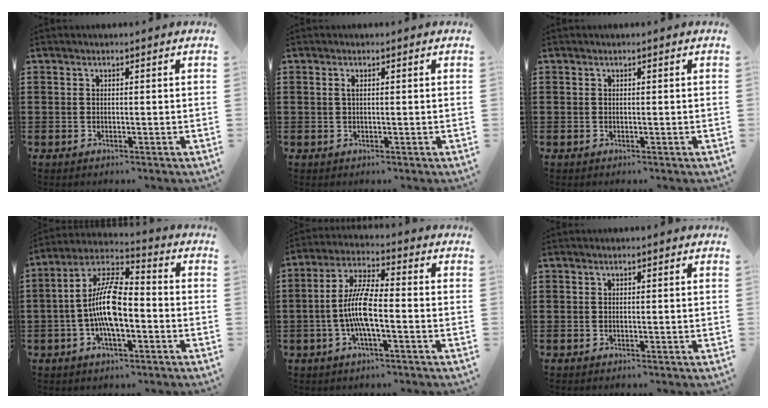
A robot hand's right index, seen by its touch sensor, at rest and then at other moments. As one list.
[{"total": 0.8, "force": [0.1, 0.2, 0.7], "torque": [-0.016, 0.000, 0.002]}, {"total": 0.0}, {"total": 10.9, "force": [-2.1, 4.3, 9.8], "torque": [-0.224, -0.005, -0.046]}, {"total": 8.2, "force": [-1.6, 2.1, 7.7], "torque": [-0.176, -0.008, -0.040]}, {"total": 0.0}]